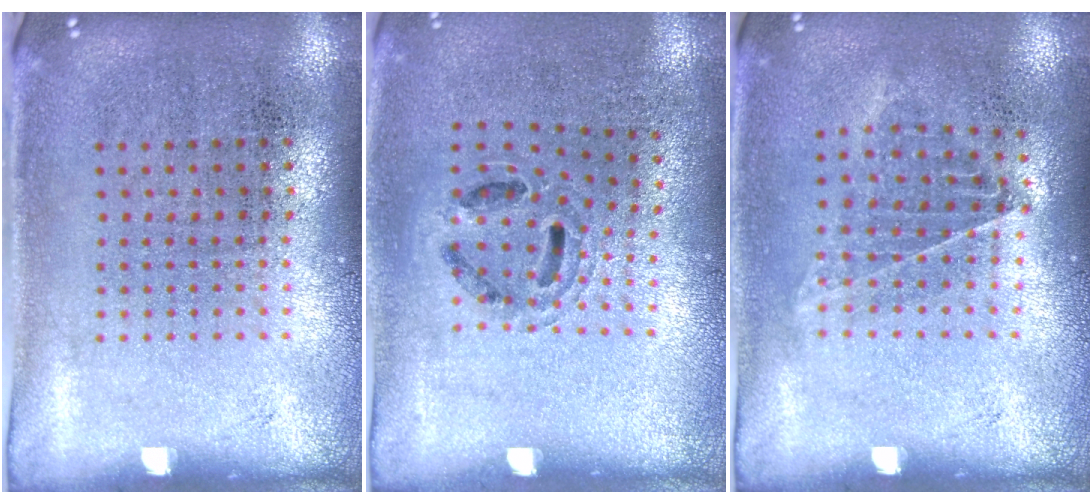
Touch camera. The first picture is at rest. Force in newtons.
{"total": 0.8, "press": 0.8, "slide": 0.3}
{"total": 0.9, "press": 0.8, "slide": 0.4}